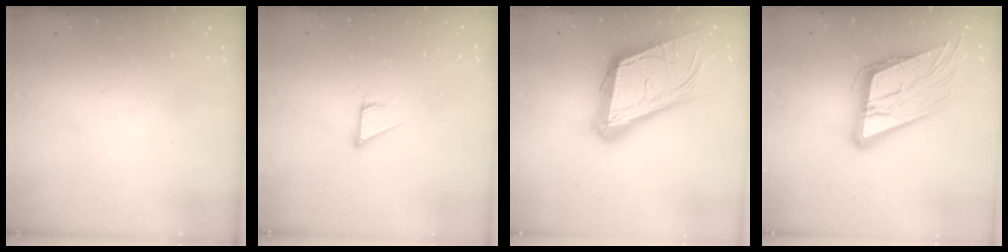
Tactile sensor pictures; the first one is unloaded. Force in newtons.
{"total": 2.8, "press": 2.8, "slide": 0.2}
{"total": 24.2, "press": 23.8, "slide": 4.4}
{"total": 18.7, "press": 18.4, "slide": 3.2}